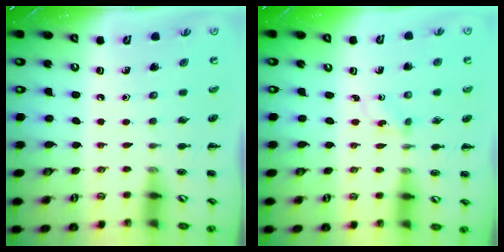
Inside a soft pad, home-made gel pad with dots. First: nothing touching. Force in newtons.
{"total": 1.5, "press": 1.4, "slide": 0.6}